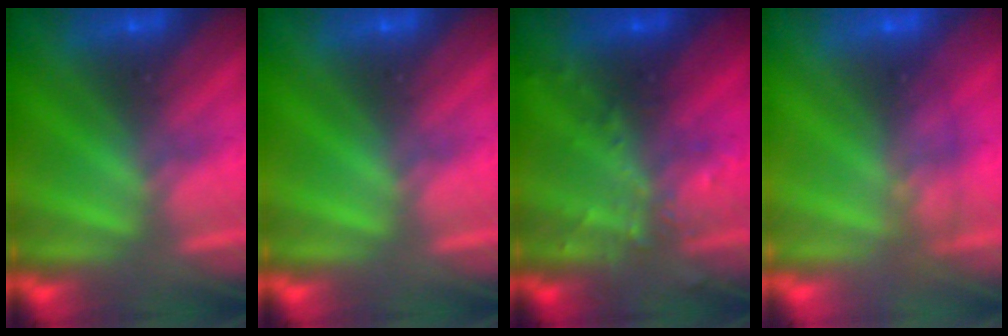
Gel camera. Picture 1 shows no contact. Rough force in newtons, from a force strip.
{"total": 0.0}
{"total": 2.8}
{"total": 1.0}